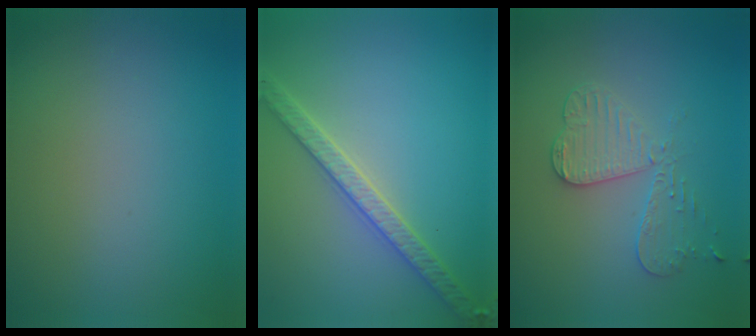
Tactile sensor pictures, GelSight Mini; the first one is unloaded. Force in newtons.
{"total": 3.8, "press": 3.7, "slide": 0.8}
{"total": 3.3, "press": 3.2, "slide": 0.8}